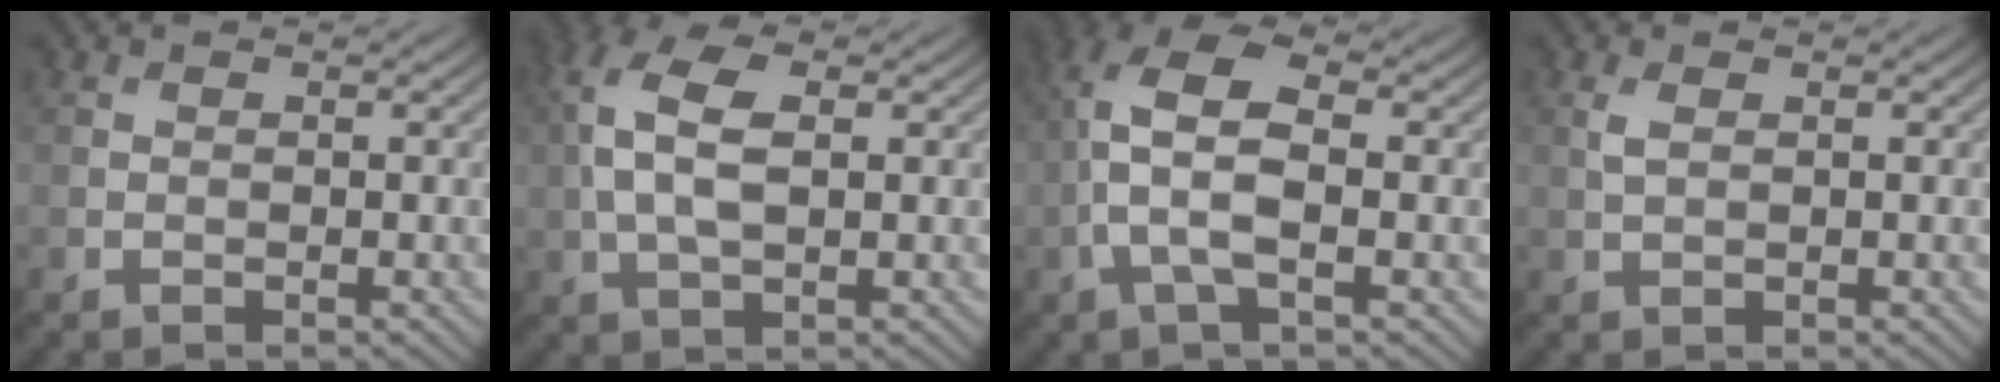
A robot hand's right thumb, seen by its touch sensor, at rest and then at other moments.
{"total": 8.4, "force": [1.1, 4.4, 7.1], "torque": [-0.171, 0.015, 0.014]}
{"total": 8.6, "force": [-0.5, 3.7, 7.7], "torque": [-0.172, 0.021, -0.021]}
{"total": 1.4, "force": [0.5, 0.6, 1.1], "torque": [-0.032, 0.001, 0.012]}